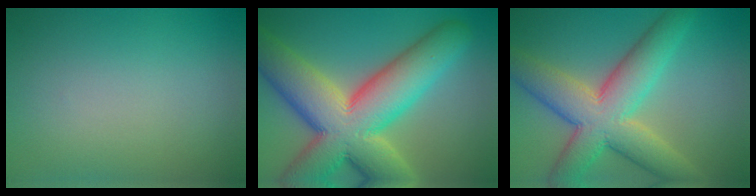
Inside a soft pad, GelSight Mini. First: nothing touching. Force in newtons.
{"total": 14.4, "press": 14.3, "slide": 1.3}
{"total": 9.4, "press": 9.4, "slide": 0.6}